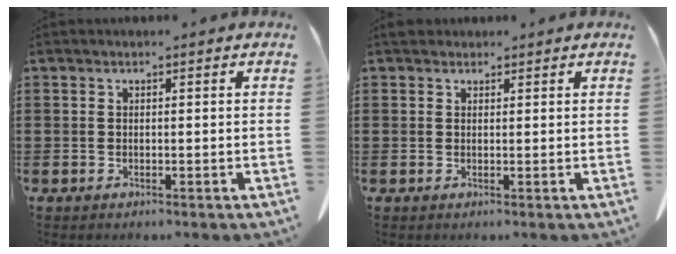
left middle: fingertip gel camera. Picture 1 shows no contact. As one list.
[{"total": 1.4, "force": [1.1, 0.8, 0.3], "torque": [-0.012, 0.004, 0.023]}]